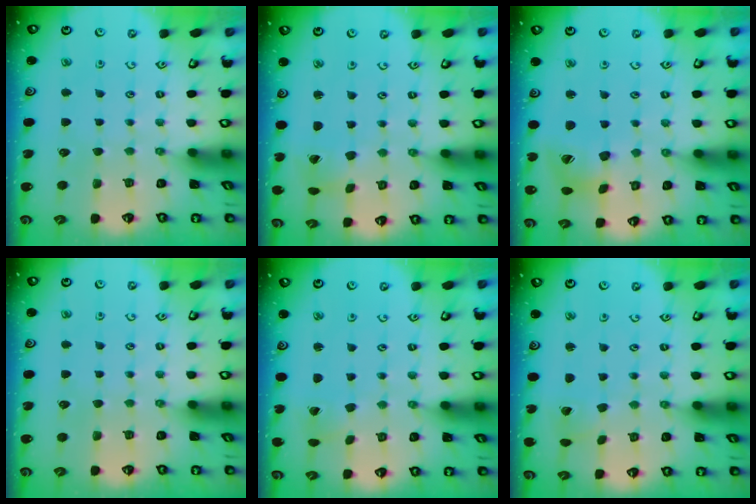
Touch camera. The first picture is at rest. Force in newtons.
{"total": 1.1, "press": 1.1, "slide": 0.2}
{"total": 12.0, "press": 12.0, "slide": 1.0}
{"total": 0.0}
{"total": 0.6, "press": 0.6, "slide": 0.0}
{"total": 2.1, "press": 2.1, "slide": 0.1}